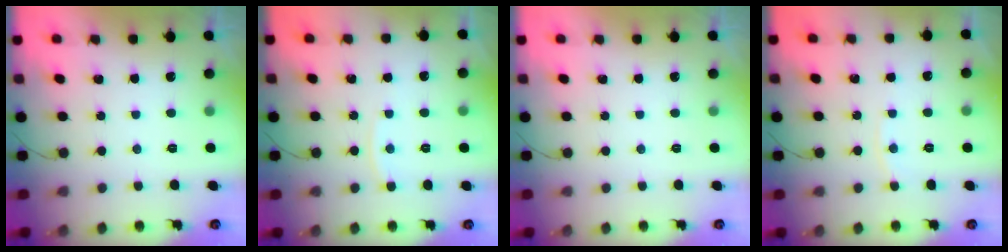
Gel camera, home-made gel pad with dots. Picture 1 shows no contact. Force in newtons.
{"total": 2.7, "press": 2.7, "slide": 0.4}
{"total": 0.0}
{"total": 4.2, "press": 4.2, "slide": 0.6}